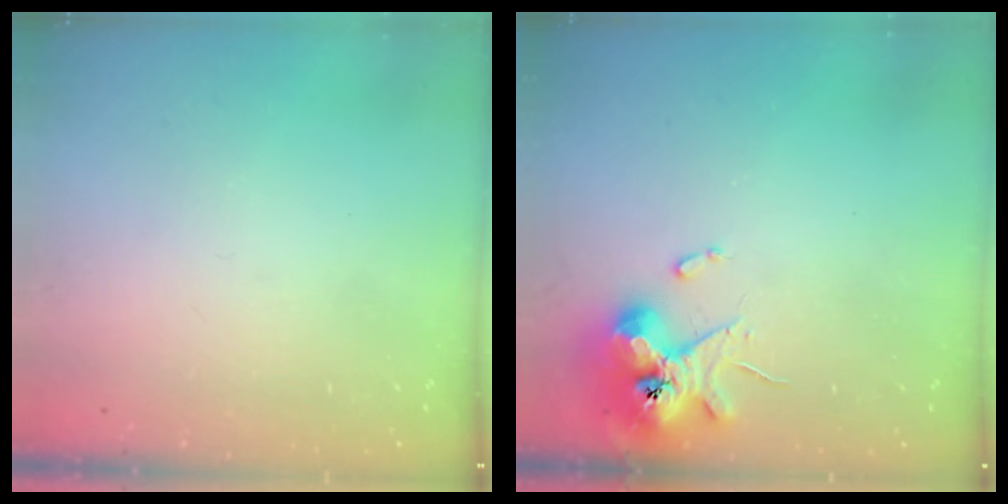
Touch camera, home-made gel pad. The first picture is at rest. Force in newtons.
{"total": 11.2, "press": 11.0, "slide": 1.7}